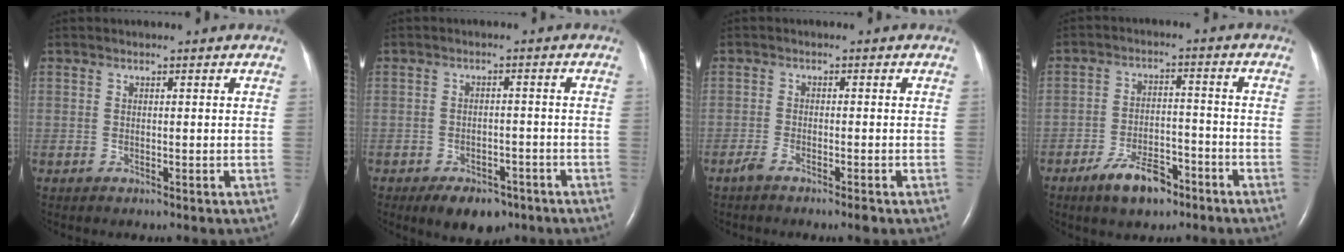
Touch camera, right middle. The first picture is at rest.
{"total": 6.4, "force": [-4.4, 3.4, 3.2], "torque": [-0.045, 0.002, -0.059]}
{"total": 2.7, "force": [-2.0, 0.3, 1.8], "torque": [-0.035, -0.003, -0.038]}
{"total": 7.3, "force": [-5.0, 3.1, 4.4], "torque": [-0.084, 0.001, -0.082]}